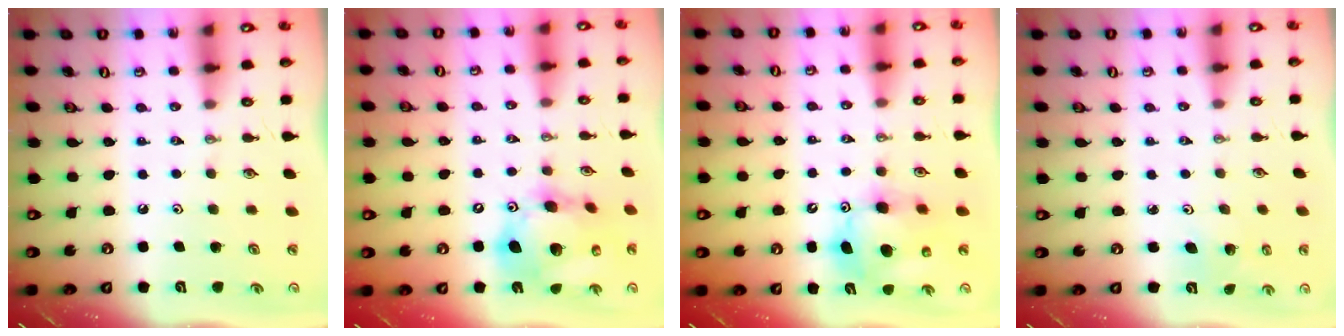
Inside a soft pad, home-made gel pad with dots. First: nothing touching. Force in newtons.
{"total": 17.9, "press": 17.5, "slide": 3.7}
{"total": 13.0, "press": 12.7, "slide": 2.7}
{"total": 3.1, "press": 3.1, "slide": 0.1}